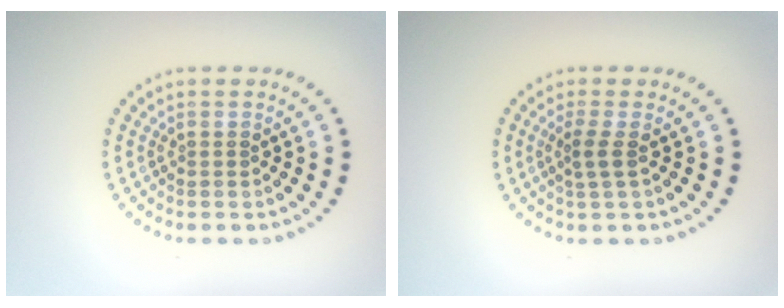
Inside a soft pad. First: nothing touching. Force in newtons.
{"total": 1.6, "press": 1.3, "slide": 1.0}